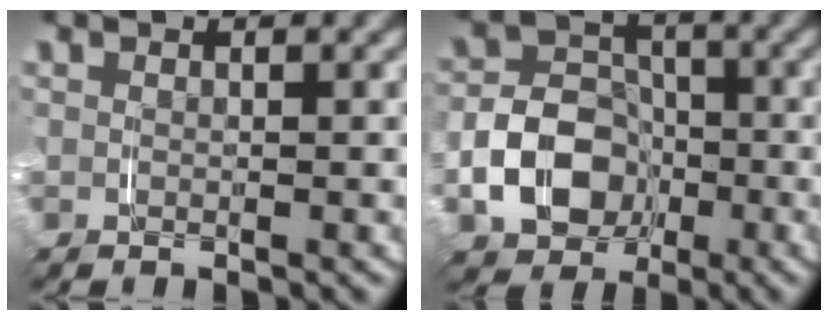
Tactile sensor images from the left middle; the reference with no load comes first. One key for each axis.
{"total": 7.2, "fx": -2.6, "fy": 6.1, "fz": 2.9, "tx": -0.046, "ty": -0.015, "tz": -0.048}